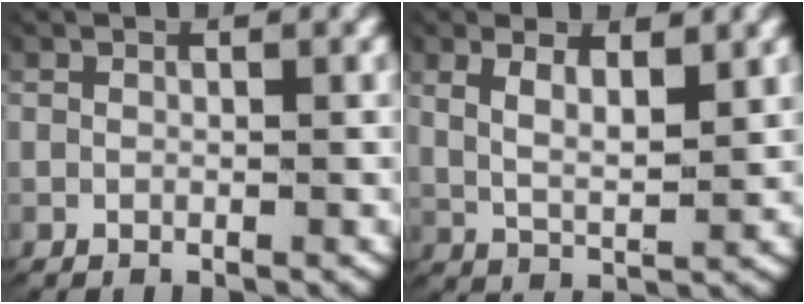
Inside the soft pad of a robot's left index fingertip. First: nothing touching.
{"total": 3.9, "force": [1.4, 2.1, 3.0], "torque": [-0.058, -0.009, 0.026]}